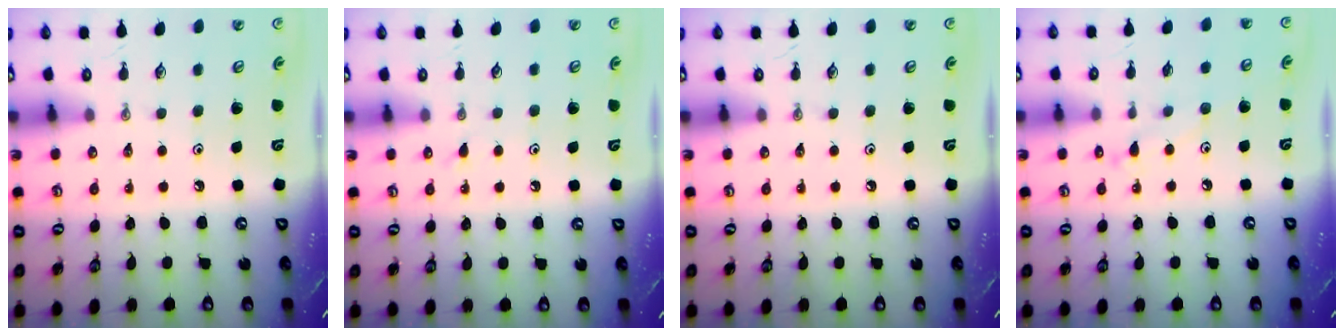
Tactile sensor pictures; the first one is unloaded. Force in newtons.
{"total": 5.3, "press": 5.2, "slide": 0.5}
{"total": 0.0}
{"total": 7.0, "press": 7.0, "slide": 0.3}